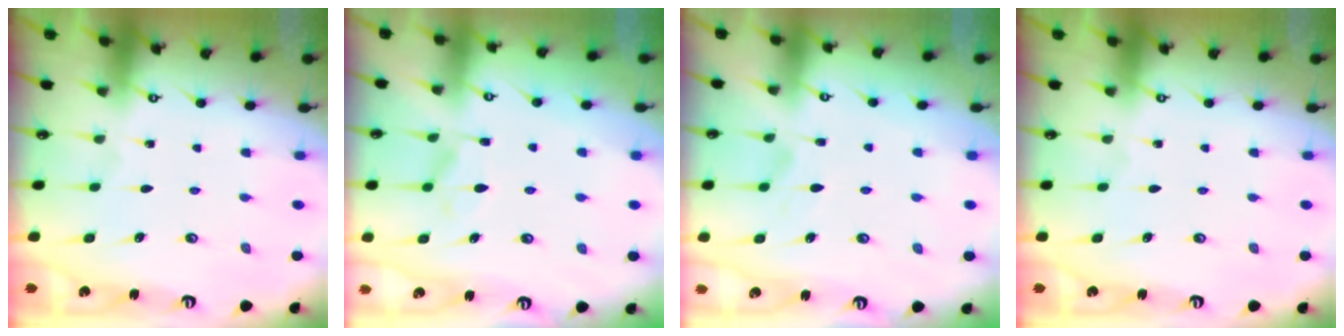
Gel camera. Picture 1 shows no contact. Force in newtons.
{"total": 1.7, "press": 1.1, "slide": 1.3}
{"total": 1.8, "press": 1.4, "slide": 1.2}
{"total": 0.0}